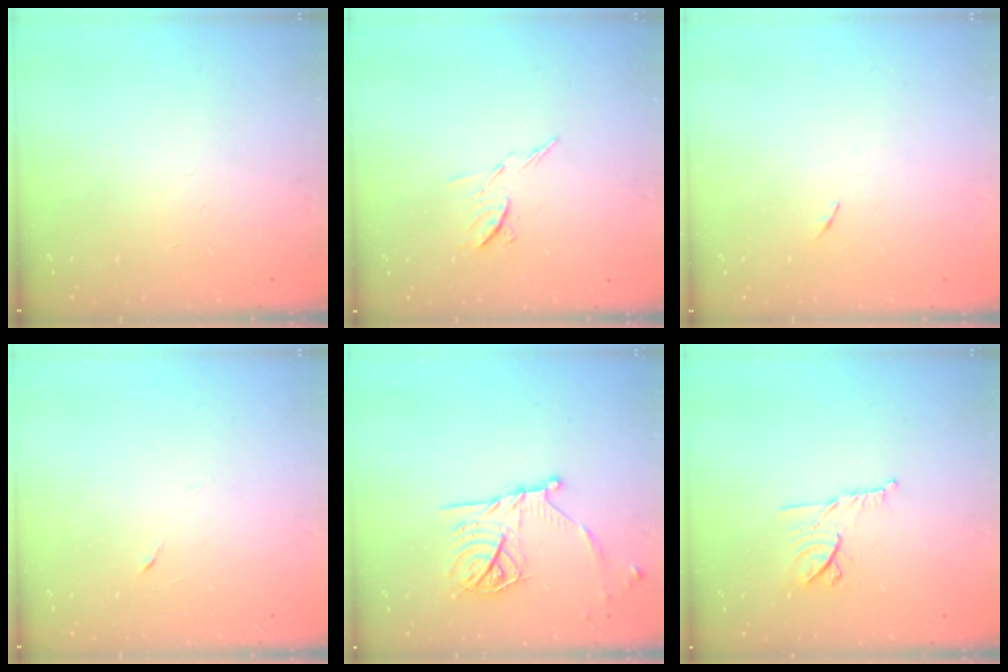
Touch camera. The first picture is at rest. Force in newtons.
{"total": 6.8, "press": 6.8, "slide": 0.5}
{"total": 3.2, "press": 3.1, "slide": 0.4}
{"total": 2.9, "press": 2.7, "slide": 1.0}
{"total": 16.4, "press": 16.4, "slide": 0.9}
{"total": 9.7, "press": 9.7, "slide": 0.6}